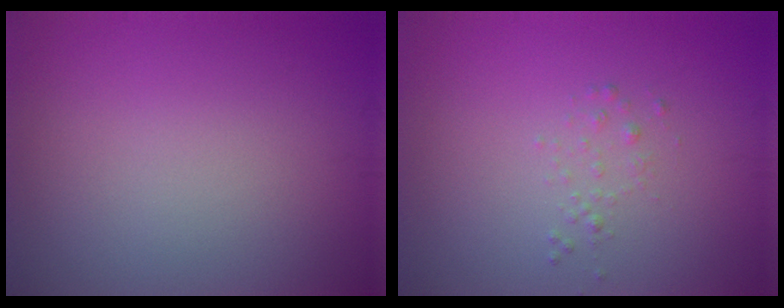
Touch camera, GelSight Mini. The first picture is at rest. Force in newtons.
{"total": 0.8, "press": 0.8, "slide": 0.1}